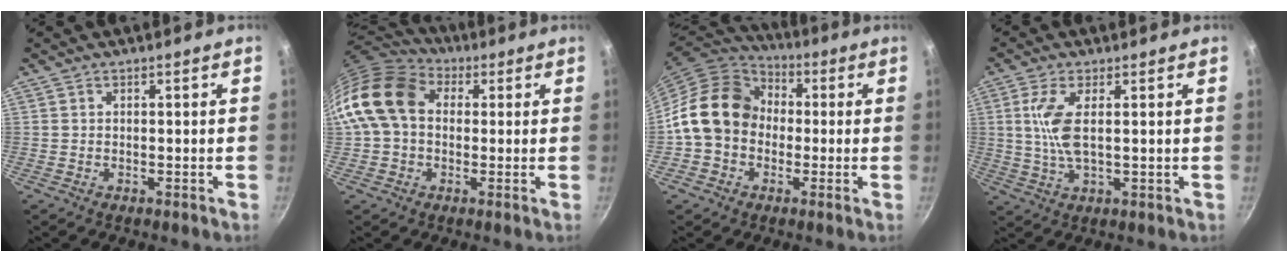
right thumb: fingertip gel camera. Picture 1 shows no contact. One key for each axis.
{"total": 15.1, "fx": 2.0, "fy": 11.3, "fz": 9.8, "tx": -0.168, "ty": 0.027, "tz": 0.020}
{"total": 15.0, "fx": -0.1, "fy": 12.4, "fz": 8.4, "tx": -0.110, "ty": 0.037, "tz": -0.015}
{"total": 7.0, "fx": 1.4, "fy": 2.4, "fz": 6.5, "tx": -0.142, "ty": -0.002, "tz": 0.030}